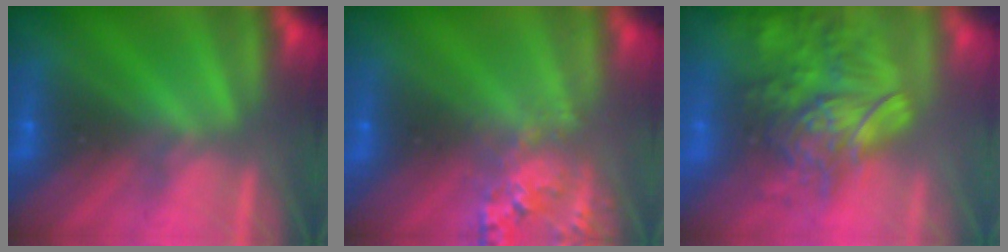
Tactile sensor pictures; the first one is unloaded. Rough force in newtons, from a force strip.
{"total": 2.7}
{"total": 5.8}